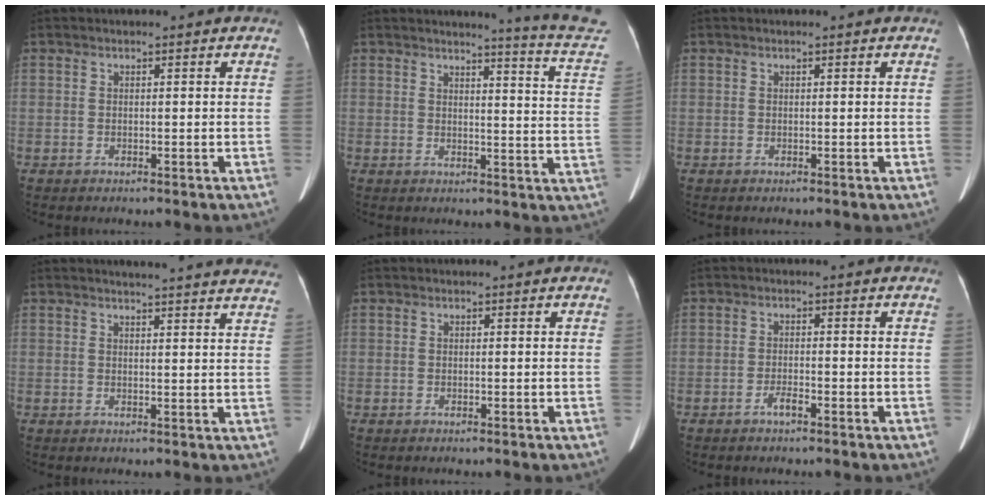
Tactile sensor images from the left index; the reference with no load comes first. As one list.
[{"total": 12.0, "force": [11.7, -1.8, 2.1], "torque": [-0.023, -0.110, 0.105]}, {"total": 0.0}, {"total": 17.8, "force": [16.9, 1.1, 5.5], "torque": [-0.067, -0.032, 0.185]}, {"total": 0.0}, {"total": 1.7, "force": [-1.4, 0.2, 1.0], "torque": [-0.022, -0.004, -0.025]}]